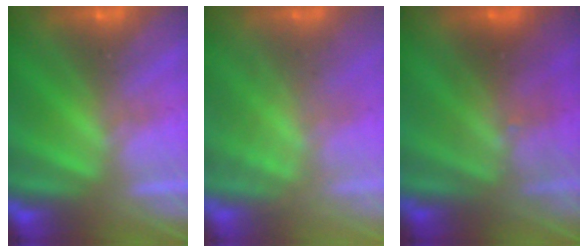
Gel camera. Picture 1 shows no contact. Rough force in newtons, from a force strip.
{"total": 3.0}
{"total": 2.8}